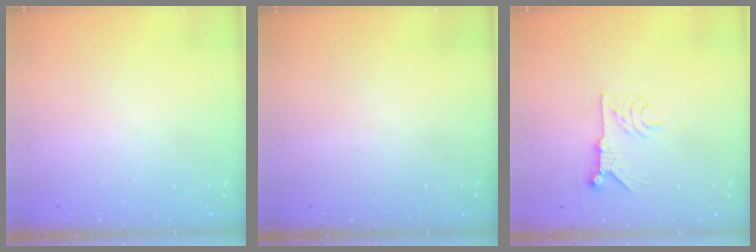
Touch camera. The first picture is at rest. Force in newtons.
{"total": 0.0}
{"total": 7.3, "press": 7.3, "slide": 0.7}